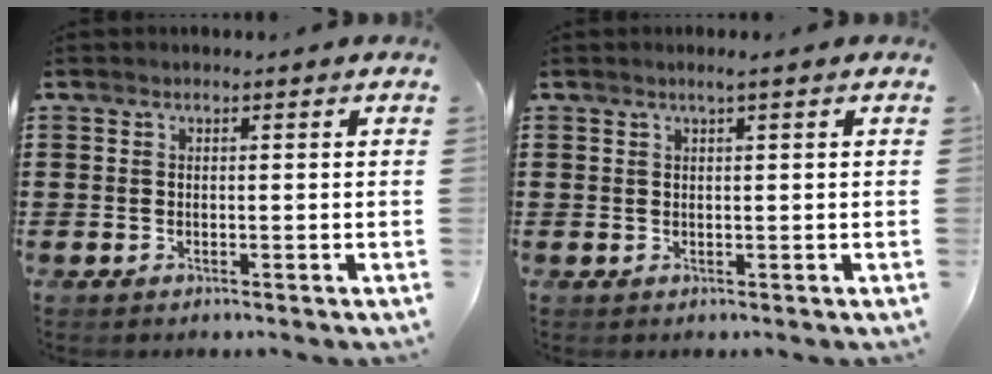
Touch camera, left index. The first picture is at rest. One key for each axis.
{"total": 0.9, "fx": 0.5, "fy": -0.1, "fz": 0.7, "tx": -0.013, "ty": 0.001, "tz": 0.008}